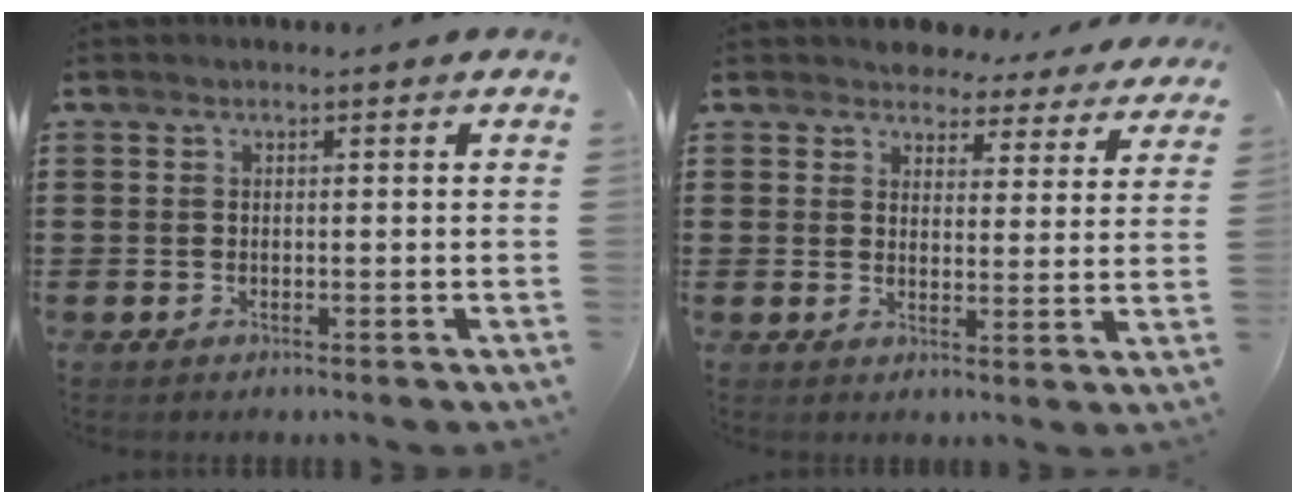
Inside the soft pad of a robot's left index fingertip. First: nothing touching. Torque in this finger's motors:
{"motor_torque": [2.14, 0.00, 0.32, 0.01]}